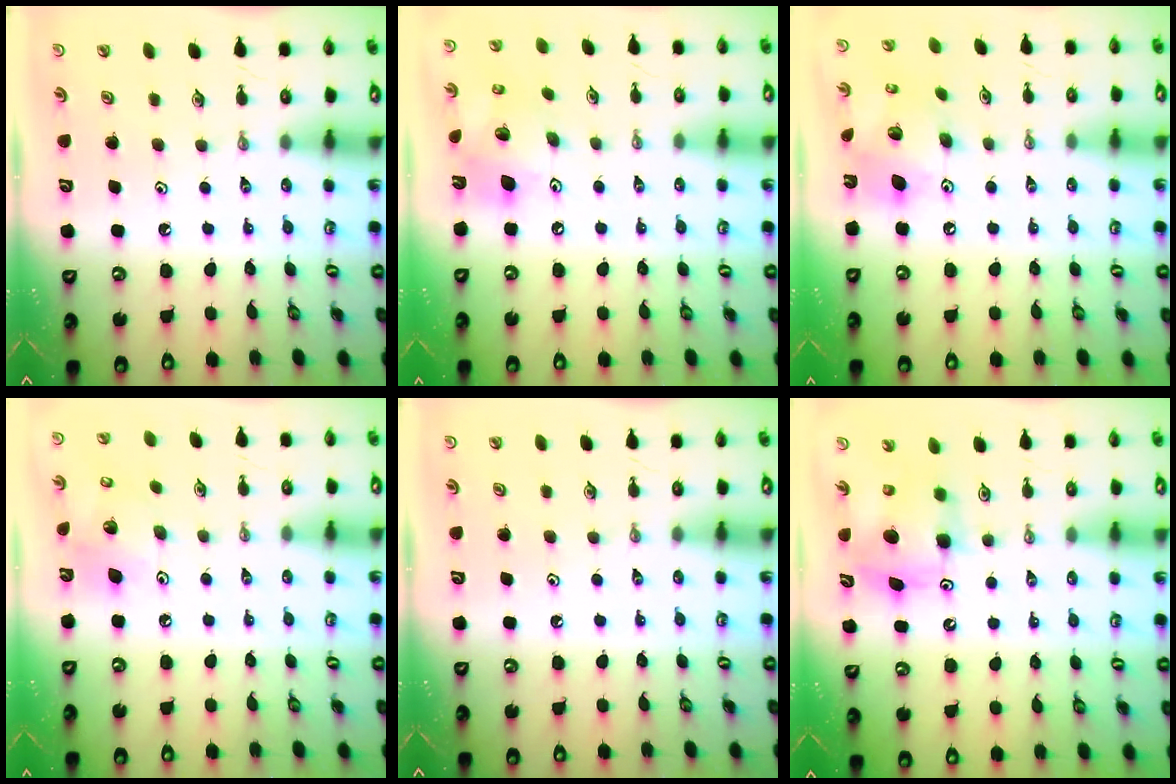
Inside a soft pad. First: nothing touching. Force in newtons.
{"total": 15.2, "press": 15.1, "slide": 2.1}
{"total": 14.6, "press": 14.5, "slide": 1.2}
{"total": 10.7, "press": 10.6, "slide": 2.0}
{"total": 0.0}
{"total": 7.9, "press": 7.8, "slide": 0.3}